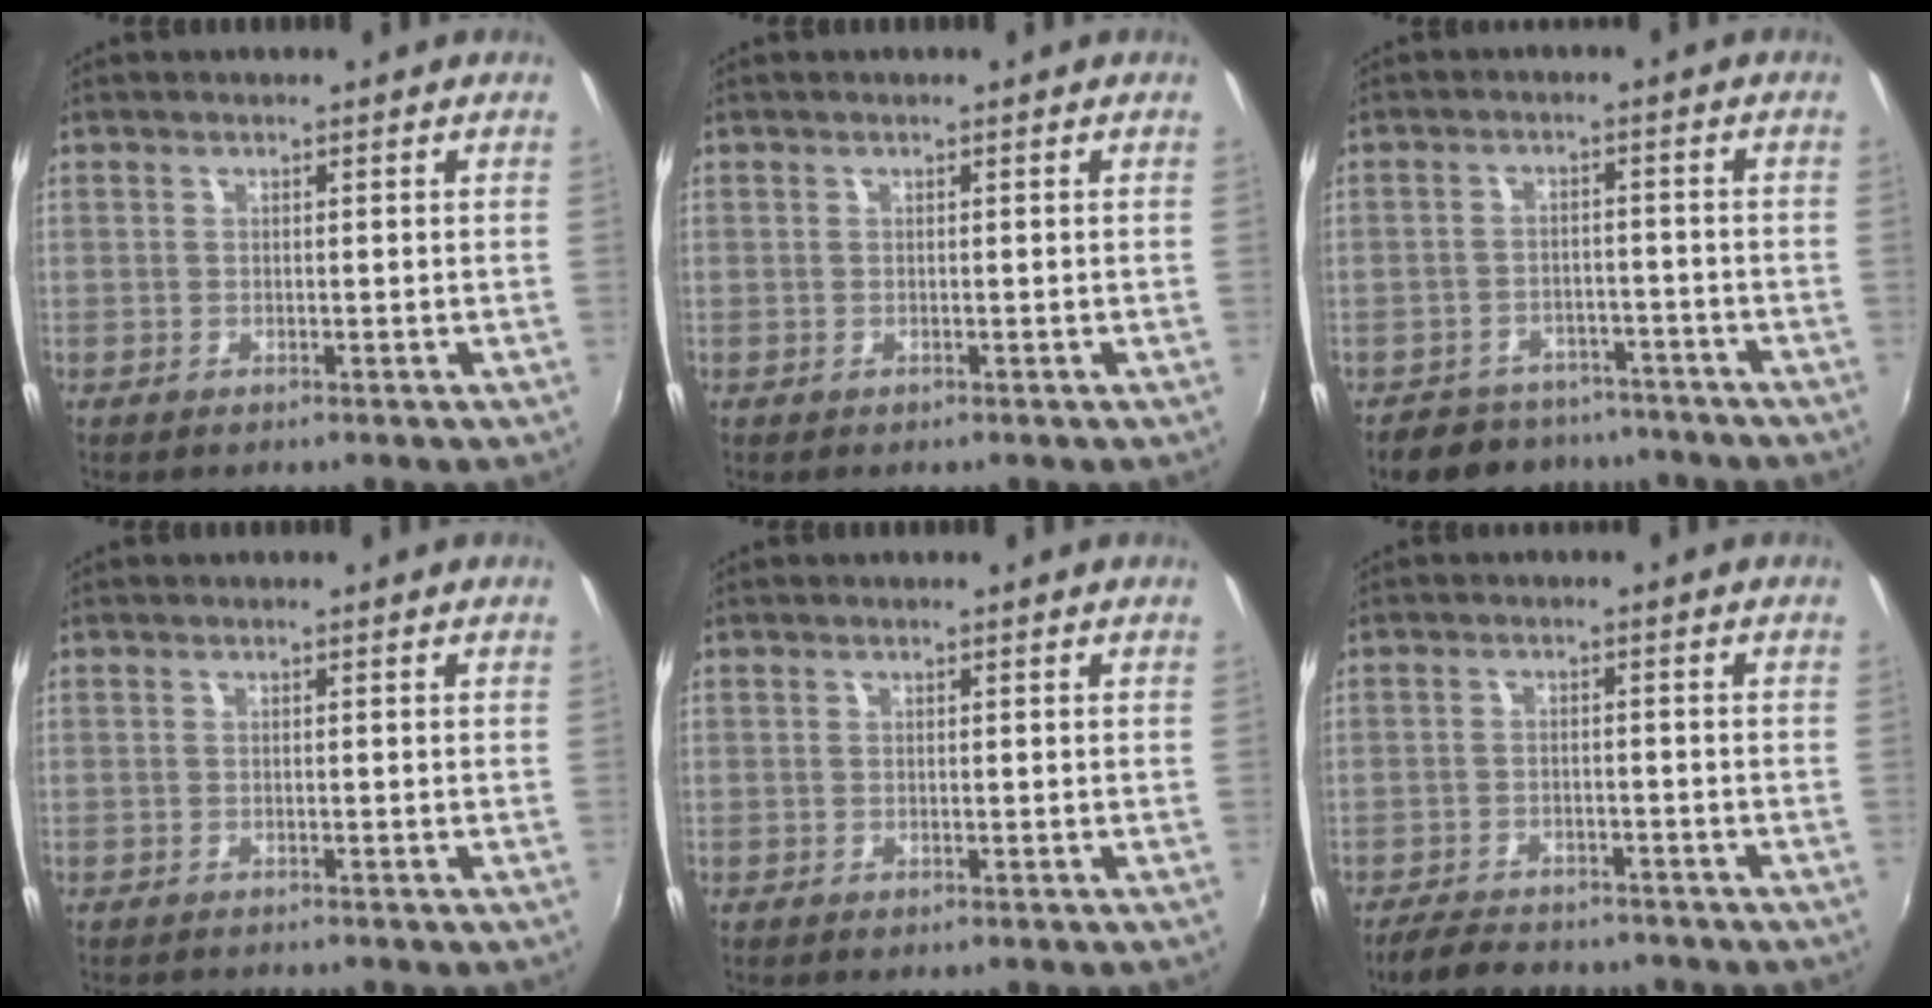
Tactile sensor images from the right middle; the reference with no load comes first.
{"total": 0.0}
{"total": 11.5, "force": [-9.5, 5.8, 3.1], "torque": [-0.079, 0.010, -0.126]}
{"total": 1.7, "force": [-1.7, 0.2, 0.3], "torque": [-0.013, -0.011, -0.029]}
{"total": 0.6, "force": [-0.5, 0.4, 0.1], "torque": [-0.003, -0.004, -0.011]}
{"total": 9.5, "force": [-8.0, 3.6, 3.6], "torque": [-0.088, -0.007, -0.123]}